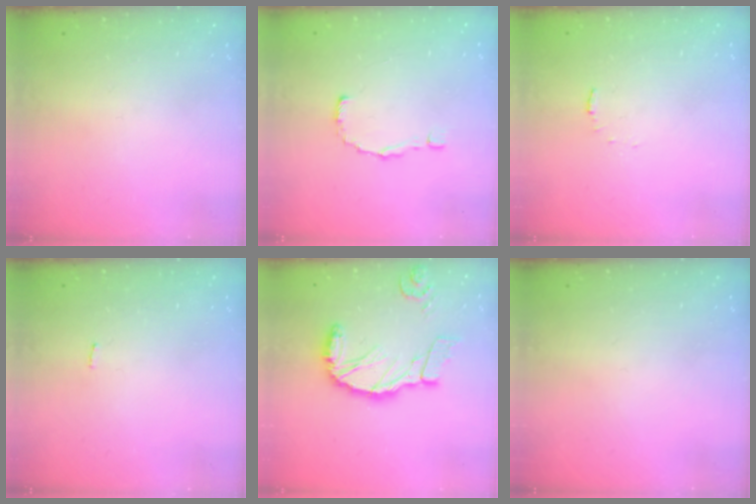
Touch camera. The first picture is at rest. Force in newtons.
{"total": 2.5, "press": 2.5, "slide": 0.1}
{"total": 4.5, "press": 4.5, "slide": 0.3}
{"total": 1.4, "press": 1.3, "slide": 0.1}
{"total": 15.2, "press": 15.0, "slide": 2.4}
{"total": 0.0}